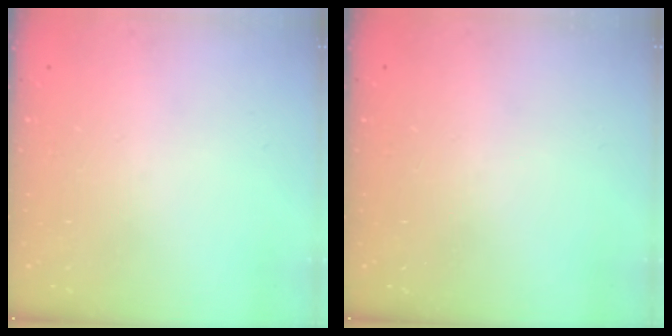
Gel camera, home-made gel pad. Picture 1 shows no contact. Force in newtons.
{"total": 0.0}